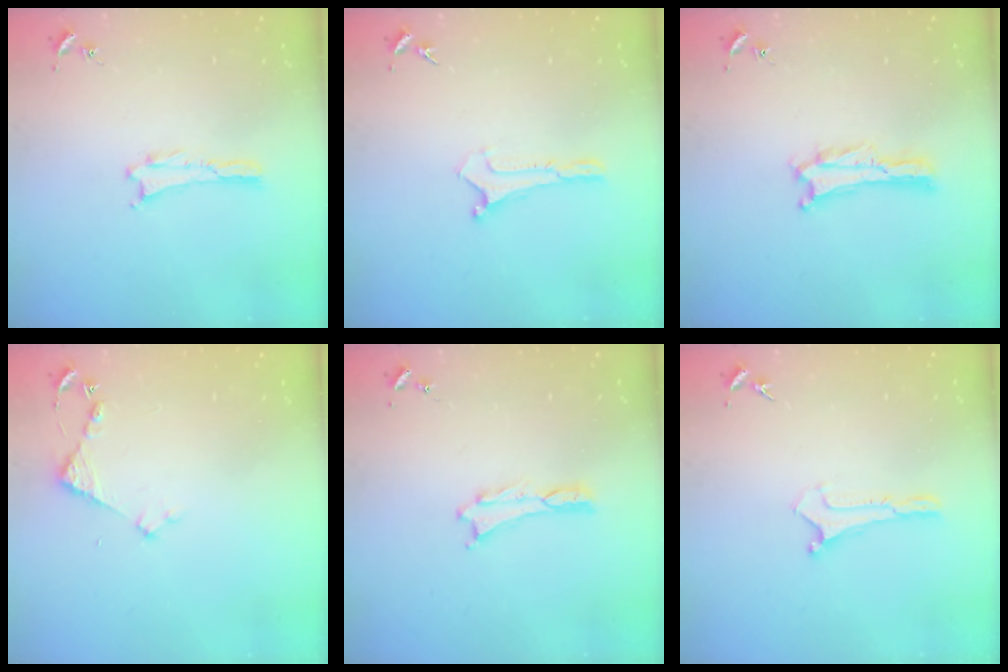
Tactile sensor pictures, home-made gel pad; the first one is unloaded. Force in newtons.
{"total": 0.0}
{"total": 0.0}
{"total": 3.1, "press": 3.1, "slide": 0.3}
{"total": 0.0}
{"total": 0.0}